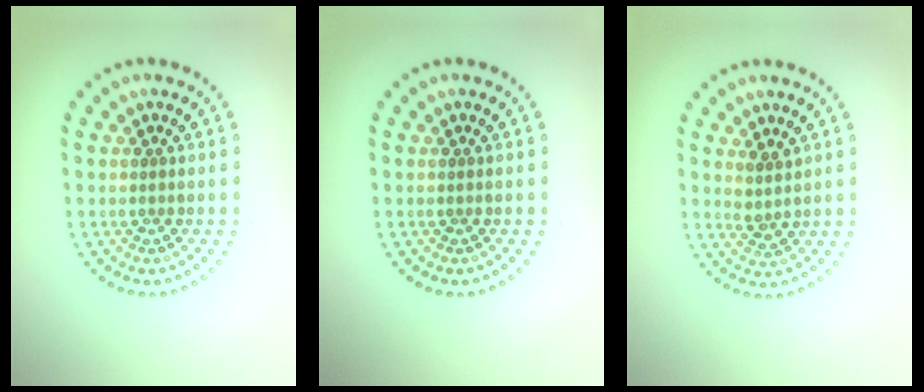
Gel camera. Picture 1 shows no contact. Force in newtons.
{"total": 0.0}
{"total": 1.9, "press": 1.5, "slide": 1.2}